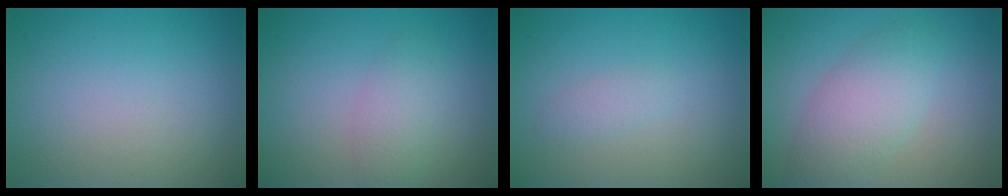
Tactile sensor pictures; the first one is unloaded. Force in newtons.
{"total": 2.4, "press": 2.4, "slide": 0.1}
{"total": 1.1, "press": 1.1, "slide": 0.1}
{"total": 4.6, "press": 4.6, "slide": 0.3}